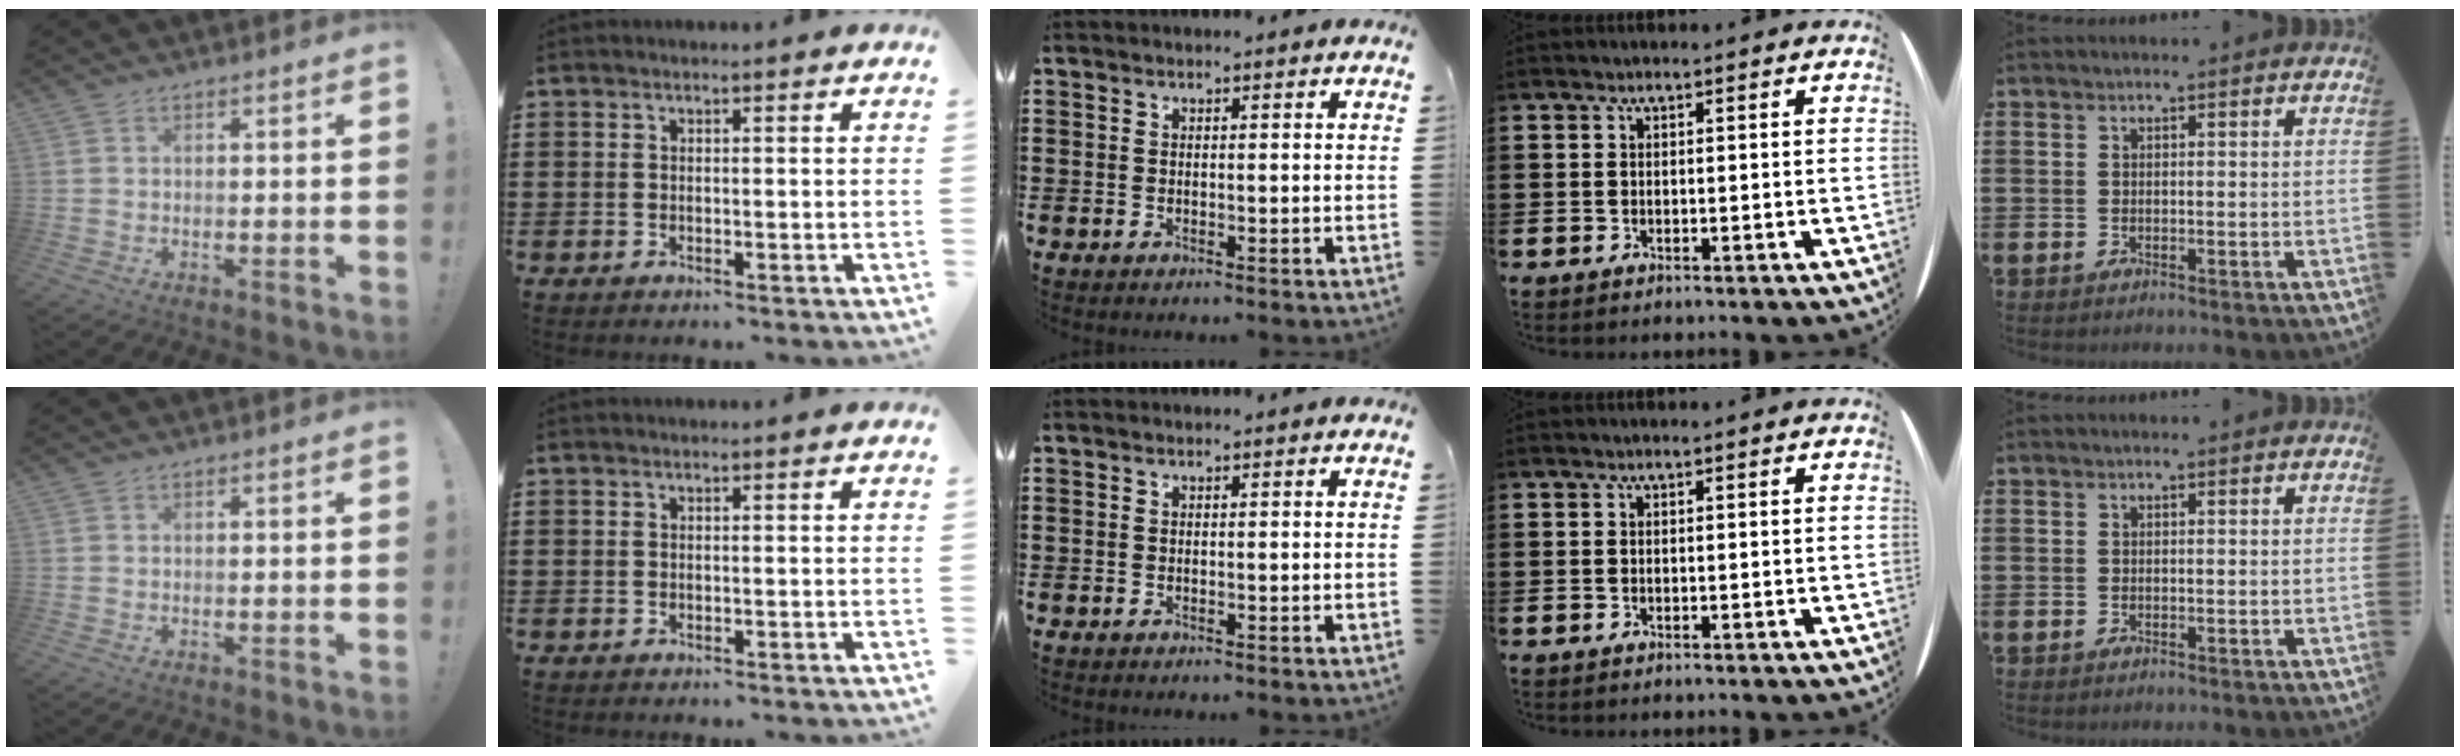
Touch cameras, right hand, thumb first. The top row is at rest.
{}